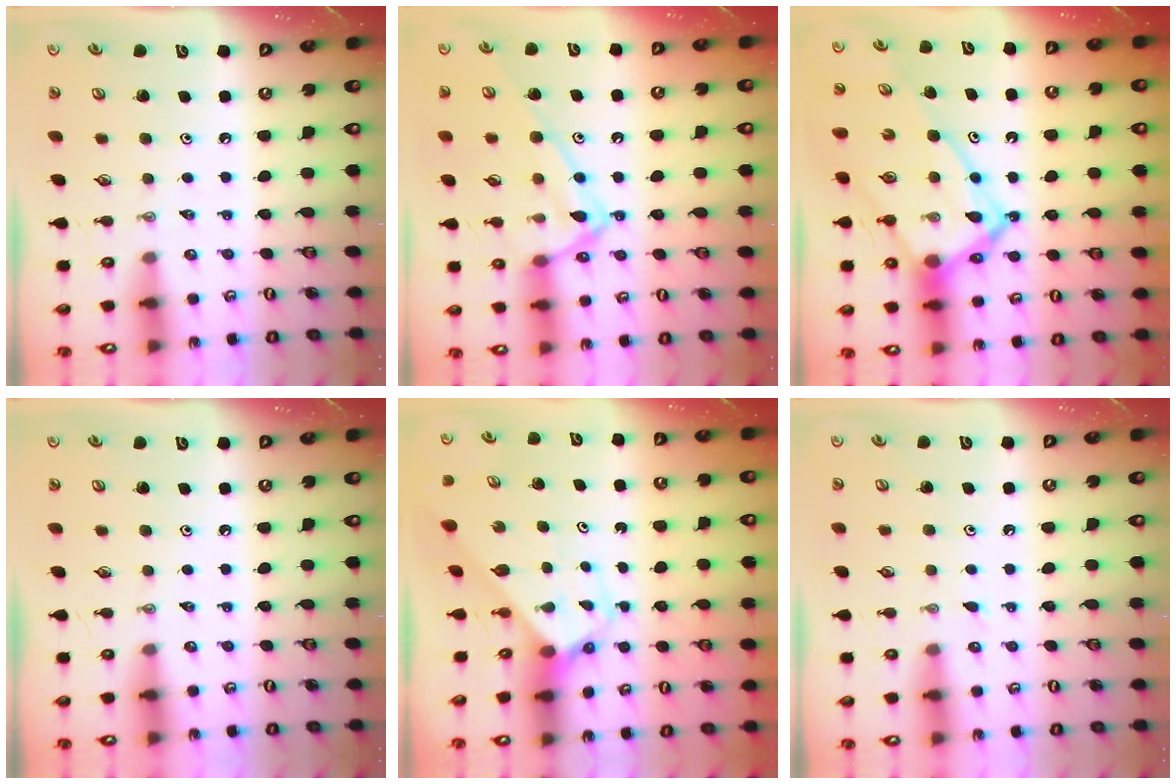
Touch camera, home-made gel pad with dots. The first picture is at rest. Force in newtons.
{"total": 15.1, "press": 15.0, "slide": 1.1}
{"total": 18.5, "press": 18.3, "slide": 2.1}
{"total": 0.0}
{"total": 2.8, "press": 2.8, "slide": 0.2}
{"total": 3.5, "press": 3.5, "slide": 0.4}